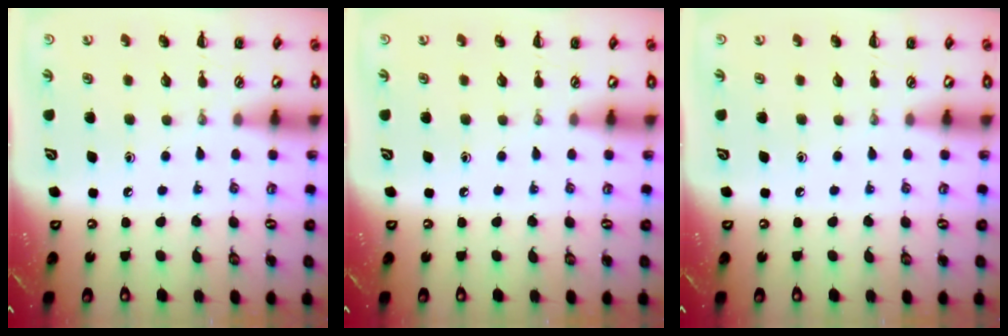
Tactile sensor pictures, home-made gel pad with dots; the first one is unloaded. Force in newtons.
{"total": 0.0}
{"total": 0.0}